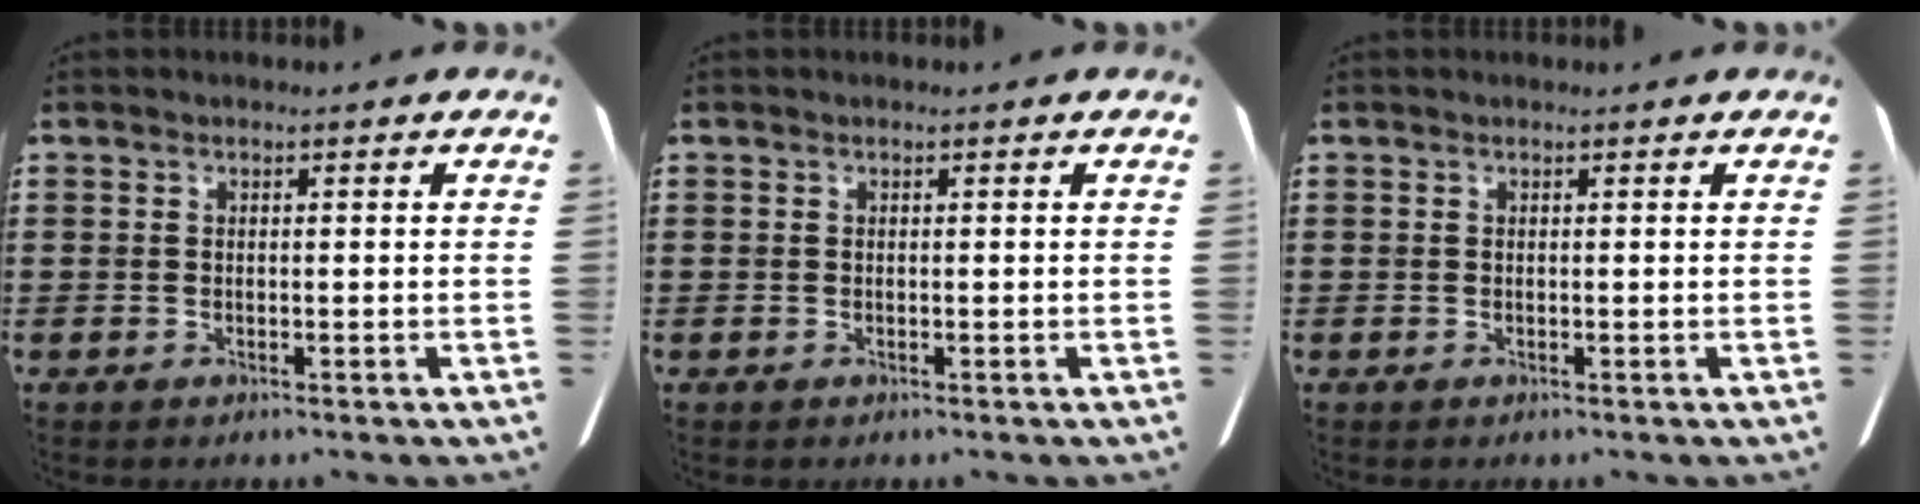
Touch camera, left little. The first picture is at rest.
{"total": 0.0}
{"total": 0.0}